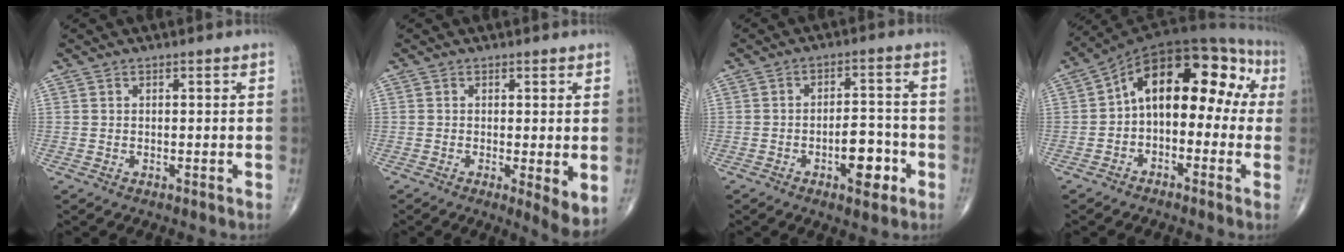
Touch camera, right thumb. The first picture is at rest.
{"total": 5.0, "force": [-0.5, 1.1, 4.8], "torque": [-0.074, -0.016, -0.010]}
{"total": 7.6, "force": [-3.1, 3.5, 6.1], "torque": [-0.070, 0.023, -0.046]}
{"total": 16.3, "force": [0.4, 9.6, 13.2], "torque": [-0.152, 0.066, -0.008]}